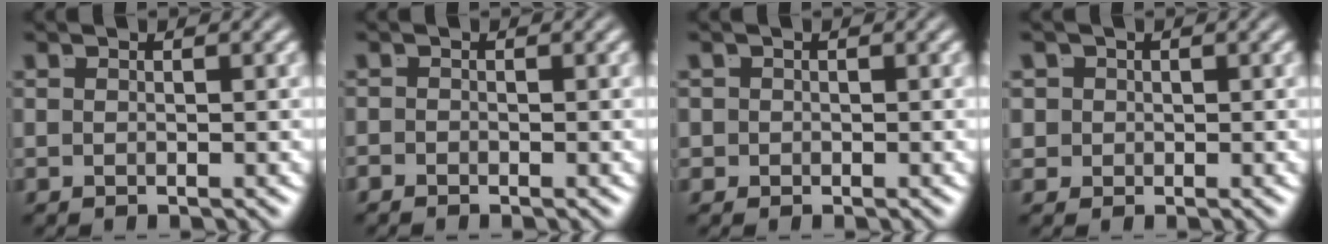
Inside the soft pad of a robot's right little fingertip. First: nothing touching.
{"total": 0.9, "force": [-0.8, -0.4, -0.1], "torque": [0.005, -0.009, -0.010]}
{"total": 1.2, "force": [-0.2, 1.2, 0.2], "torque": [-0.010, -0.009, -0.003]}
{"total": 3.9, "force": [0.2, 3.6, 1.4], "torque": [-0.045, -0.012, 0.005]}